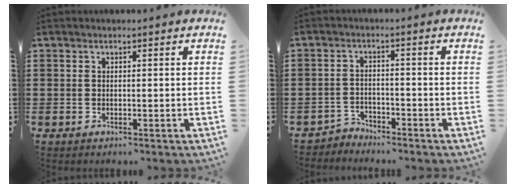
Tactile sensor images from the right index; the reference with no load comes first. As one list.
[{"total": 2.4, "force": [-2.4, 0.4, -0.3], "torque": [-0.005, 0.003, -0.053]}]